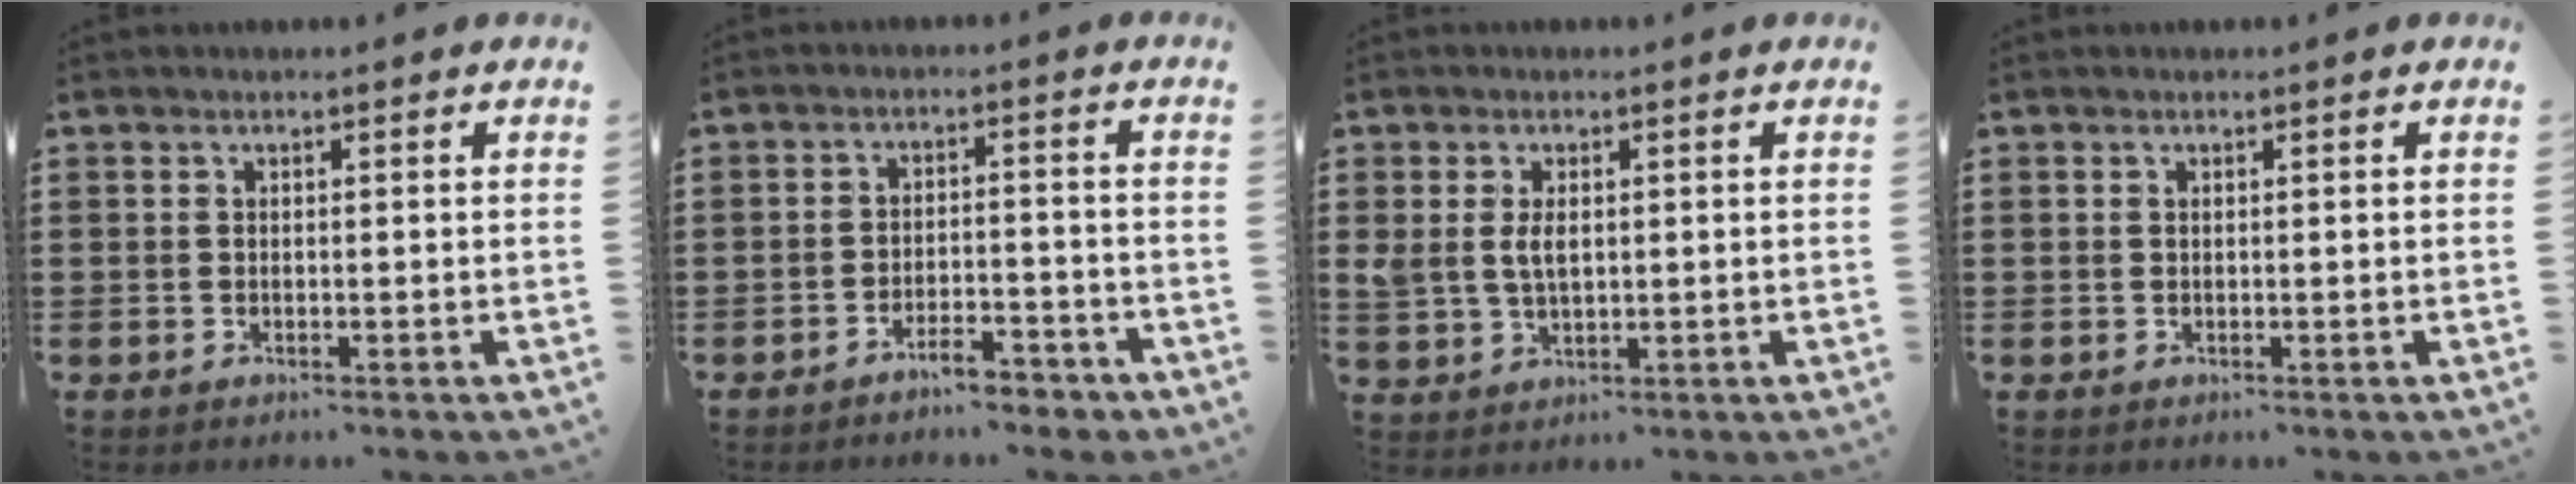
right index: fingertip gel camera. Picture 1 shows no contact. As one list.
[{"total": 4.5, "force": [-4.1, 0.9, 1.6], "torque": [-0.027, 0.007, -0.081]}, {"total": 4.0, "force": [0.8, 2.3, 3.2], "torque": [-0.074, 0.006, 0.010]}, {"total": 0.0}]